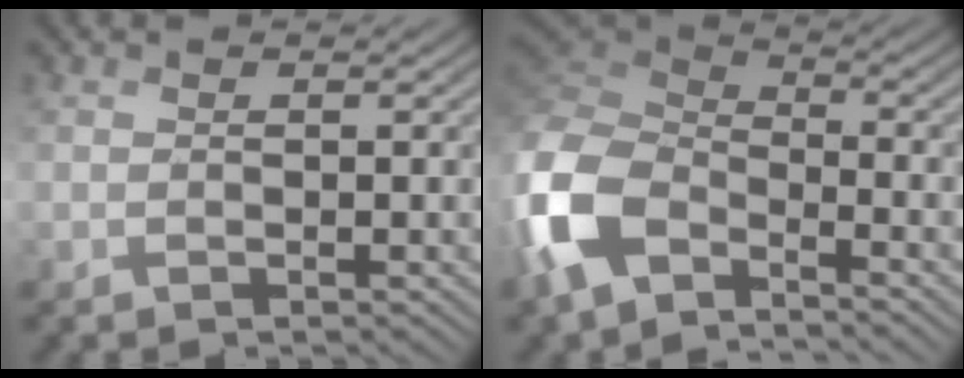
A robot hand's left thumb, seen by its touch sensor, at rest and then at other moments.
{"total": 10.8, "force": [-6.0, 5.8, 6.9], "torque": [-0.181, -0.013, -0.138]}